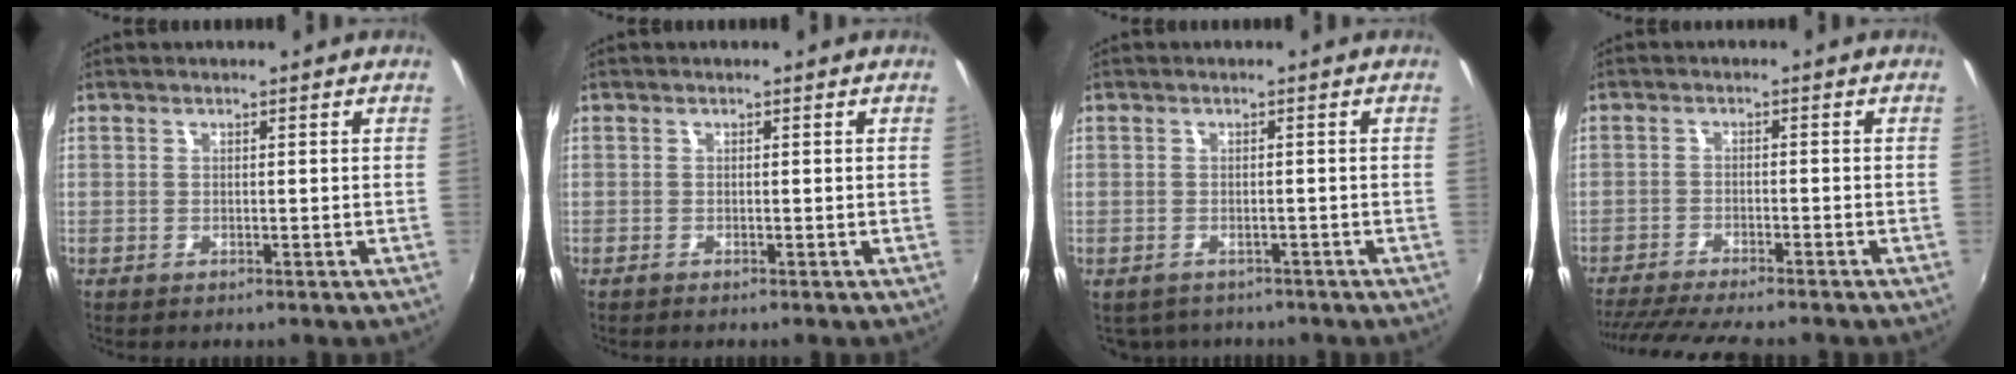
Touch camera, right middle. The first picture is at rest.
{"total": 0.0}
{"total": 4.1, "force": [-3.1, 2.4, 1.4], "torque": [-0.034, -0.016, -0.037]}
{"total": 12.7, "force": [-11.0, 2.8, 5.6], "torque": [-0.125, -0.024, -0.168]}